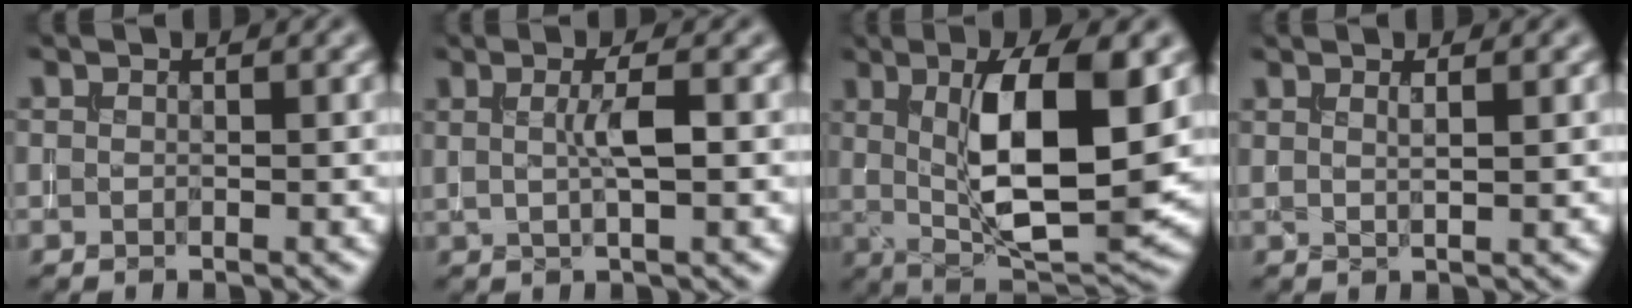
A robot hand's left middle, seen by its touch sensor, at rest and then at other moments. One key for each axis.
{"total": 2.4, "fx": 0.3, "fy": 0.4, "fz": 2.4, "tx": -0.040, "ty": 0.005, "tz": 0.004}
{"total": 10.7, "fx": 1.6, "fy": 3.7, "fz": 10.0, "tx": -0.160, "ty": -0.006, "tz": 0.033}
{"total": 1.8, "fx": 1.0, "fy": 0.6, "fz": 1.4, "tx": -0.008, "ty": 0.006, "tz": 0.003}